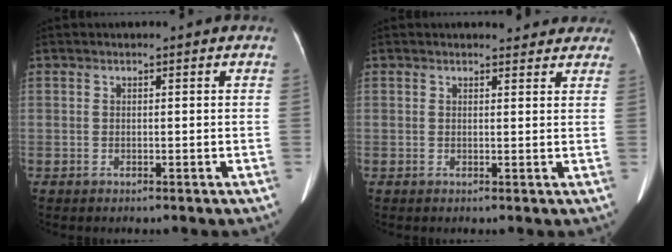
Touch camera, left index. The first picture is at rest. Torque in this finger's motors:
{"motor_torque": [0.10, -0.06, 0.00, 0.01]}